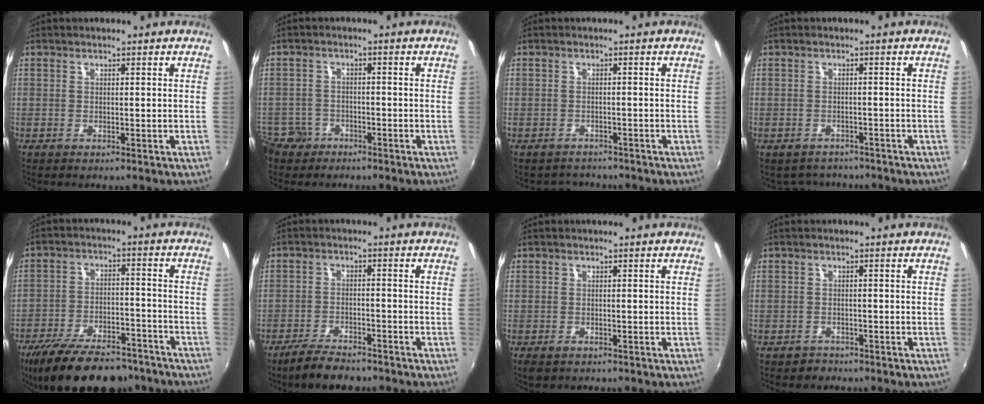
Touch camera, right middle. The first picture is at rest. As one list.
[{"total": 7.1, "force": [-4.2, 5.5, 1.5], "torque": [-0.055, 0.012, -0.073]}, {"total": 3.3, "force": [-2.9, 1.5, -0.2], "torque": [-0.009, 0.001, -0.047]}, {"total": 4.8, "force": [-4.2, 2.2, 0.4], "torque": [-0.019, -0.007, -0.062]}, {"total": 21.4, "force": [-17.1, 7.9, 10.2], "torque": [-0.204, -0.017, -0.250]}, {"total": 7.1, "force": [-5.9, 2.2, 3.2], "torque": [-0.086, -0.011, -0.102]}, {"total": 2.3, "force": [-1.4, 1.3, 1.2], "torque": [-0.024, -0.011, -0.021]}, {"total": 1.8, "force": [-1.3, 1.3, 0.0], "torque": [-0.003, 0.002, -0.019]}]